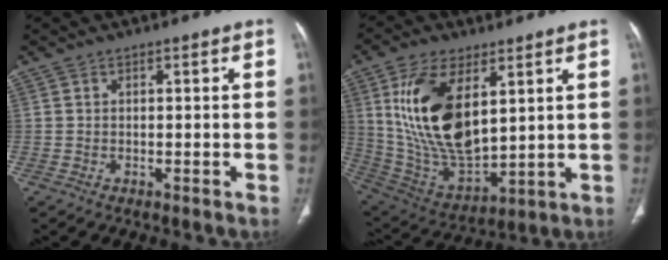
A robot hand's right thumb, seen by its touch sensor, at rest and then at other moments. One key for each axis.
{"total": 20.3, "fx": 6.3, "fy": 10.1, "fz": 16.5, "tx": -0.303, "ty": -0.030, "tz": 0.133}